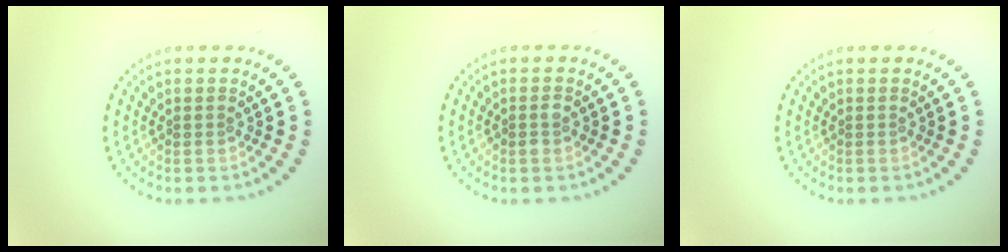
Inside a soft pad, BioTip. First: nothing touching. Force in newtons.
{"total": 1.0, "press": 0.9, "slide": 0.3}
{"total": 0.0}